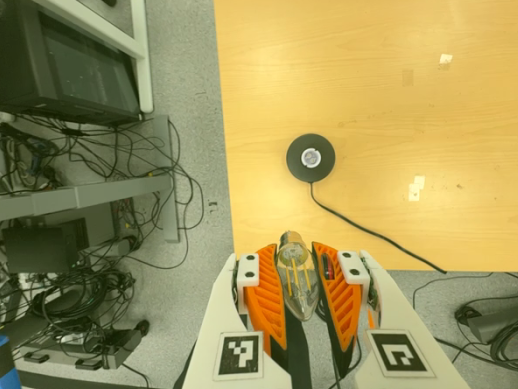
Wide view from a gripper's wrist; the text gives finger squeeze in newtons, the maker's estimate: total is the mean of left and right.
{"total": 23.7, "left": 24.7, "right": 22.6}